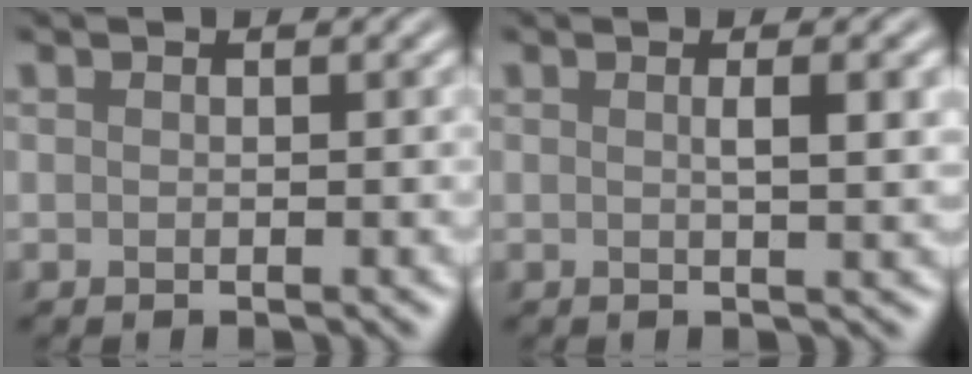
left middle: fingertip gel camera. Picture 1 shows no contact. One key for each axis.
{"total": 3.0, "fx": 0.5, "fy": 0.8, "fz": 2.9, "tx": -0.034, "ty": 0.004, "tz": 0.005}